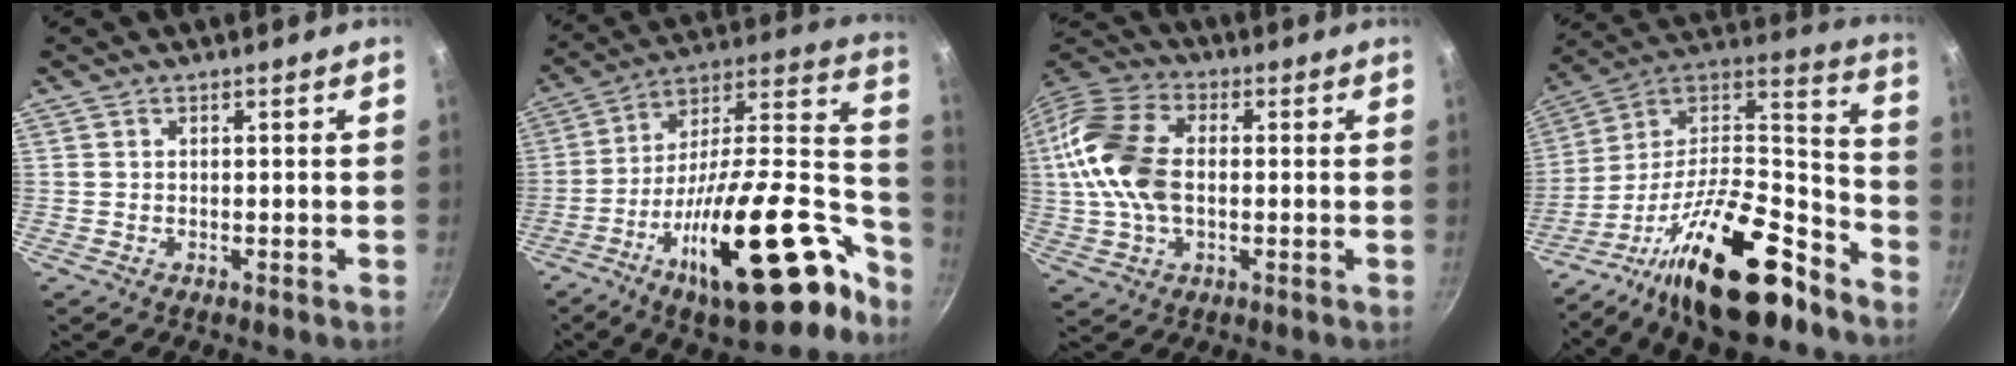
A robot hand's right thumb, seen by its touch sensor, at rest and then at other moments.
{"total": 33.0, "force": [-15.5, 12.7, 26.2], "torque": [-0.349, 0.082, -0.241]}
{"total": 16.4, "force": [0.5, 10.4, 12.6], "torque": [-0.241, 0.024, -0.003]}
{"total": 26.8, "force": [-16.7, 10.5, 18.1], "torque": [-0.241, 0.115, -0.280]}